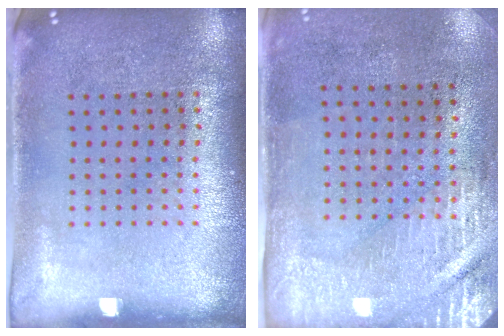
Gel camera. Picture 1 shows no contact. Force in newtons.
{"total": 2.9, "press": 2.5, "slide": 1.4}